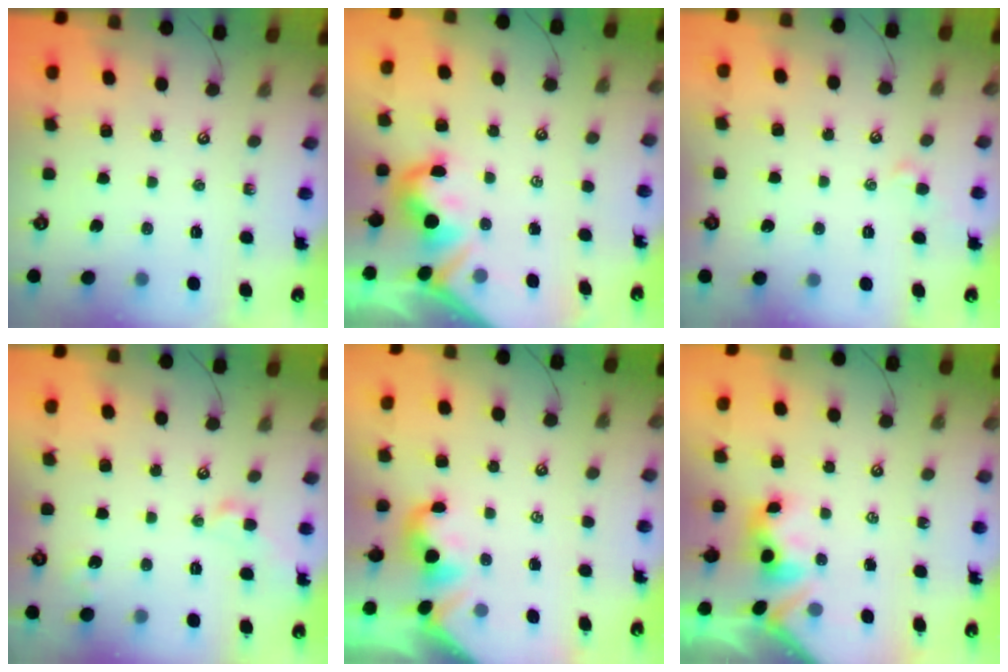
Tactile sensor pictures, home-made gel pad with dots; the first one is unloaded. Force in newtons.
{"total": 5.2, "press": 5.1, "slide": 1.2}
{"total": 2.1, "press": 2.1, "slide": 0.3}
{"total": 3.9, "press": 3.8, "slide": 0.7}
{"total": 1.9, "press": 1.9, "slide": 0.3}
{"total": 3.9, "press": 3.9, "slide": 0.2}